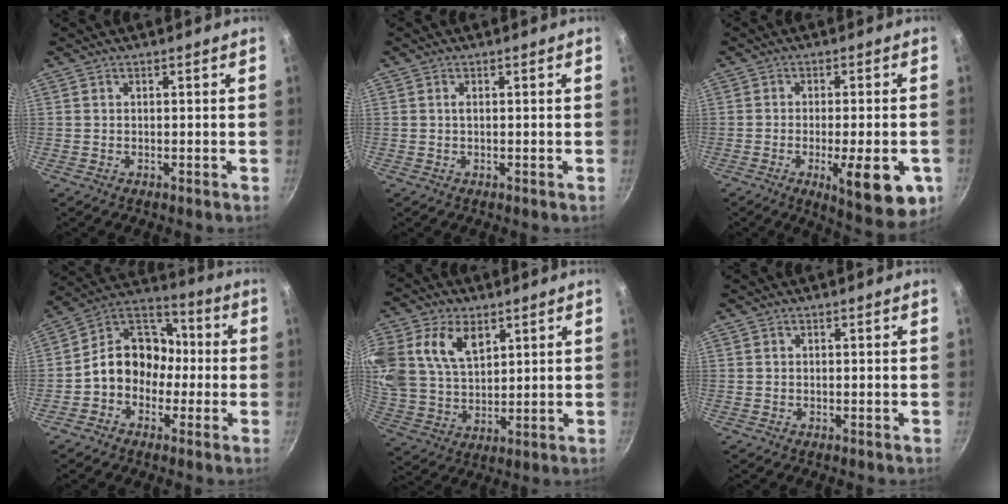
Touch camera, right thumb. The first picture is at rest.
{"total": 0.7, "force": [0.2, 0.3, 0.6], "torque": [-0.011, 0.001, 0.002]}
{"total": 13.9, "force": [-4.6, 4.2, 12.4], "torque": [-0.148, 0.003, -0.057]}
{"total": 12.7, "force": [-2.0, 10.5, 6.7], "torque": [-0.060, 0.054, -0.058]}
{"total": 16.5, "force": [6.8, 11.0, 10.2], "torque": [-0.211, -0.006, 0.136]}
{"total": 0.0}